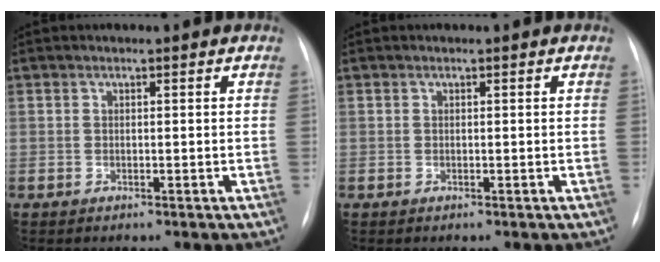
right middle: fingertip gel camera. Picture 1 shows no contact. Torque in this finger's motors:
{"motor_torque": [0.42, -0.51, 0.01, -0.01]}